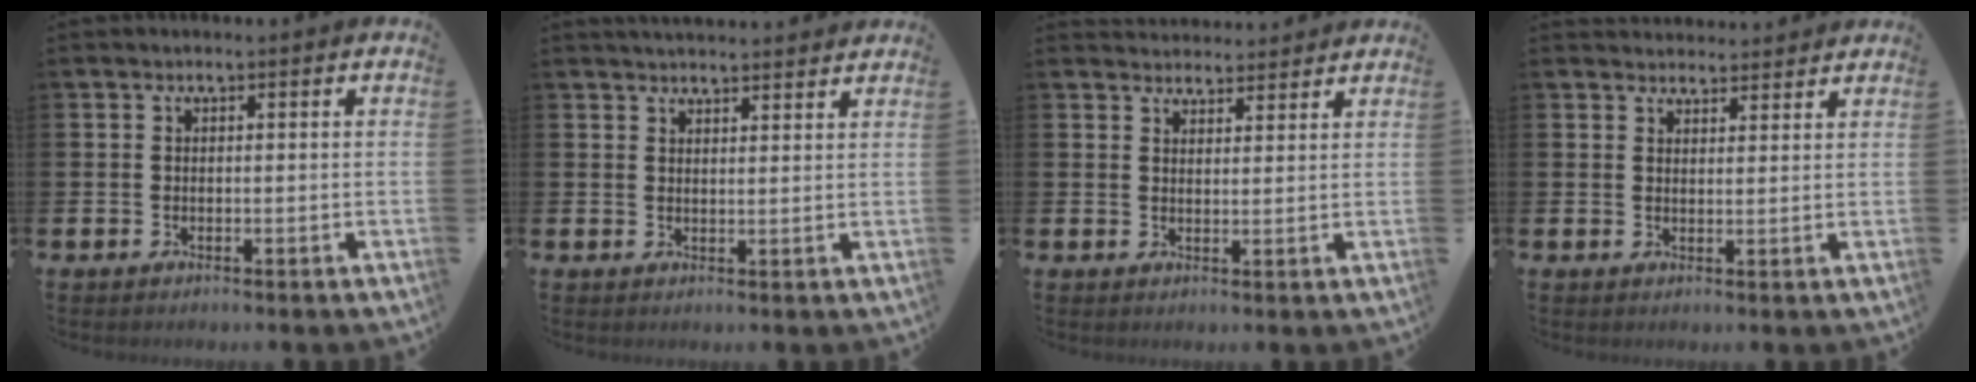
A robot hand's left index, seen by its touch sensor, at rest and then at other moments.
{"total": 2.9, "force": [2.9, 0.2, 0.1], "torque": [-0.003, -0.015, 0.052]}
{"total": 3.2, "force": [3.1, 0.7, -0.2], "torque": [0.002, -0.015, 0.056]}
{"total": 3.0, "force": [2.9, 0.7, -0.2], "torque": [0.010, -0.018, 0.051]}